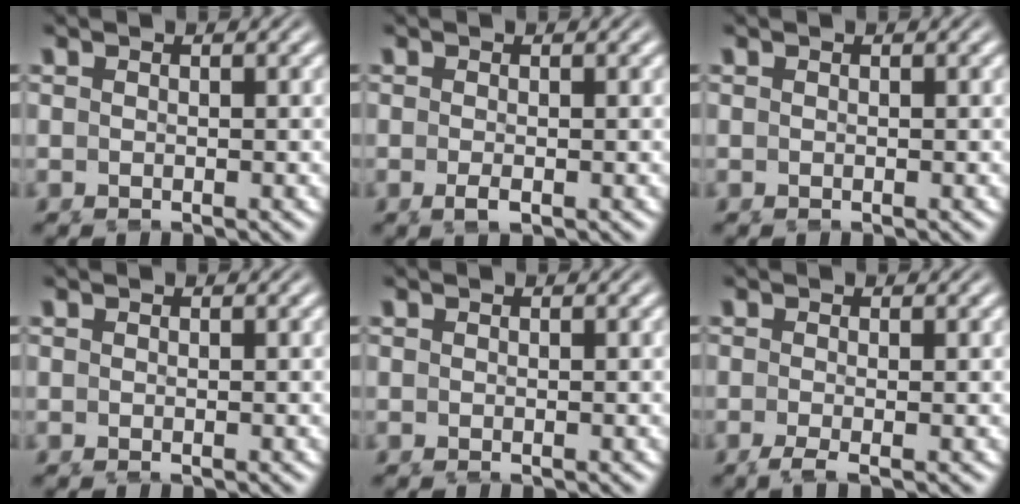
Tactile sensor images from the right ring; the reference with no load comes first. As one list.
[{"total": 0.9, "force": [-0.6, 0.2, 0.6], "torque": [-0.017, -0.004, -0.012]}, {"total": 0.0}, {"total": 0.0}, {"total": 0.0}, {"total": 1.3, "force": [-1.1, 0.0, 0.8], "torque": [-0.023, -0.010, -0.020]}]